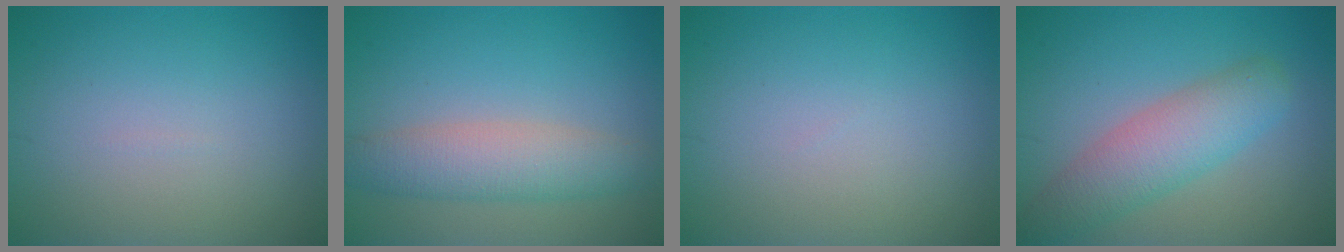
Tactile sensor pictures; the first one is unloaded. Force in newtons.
{"total": 4.4, "press": 4.4, "slide": 0.1}
{"total": 0.0}
{"total": 5.0, "press": 5.0, "slide": 0.3}